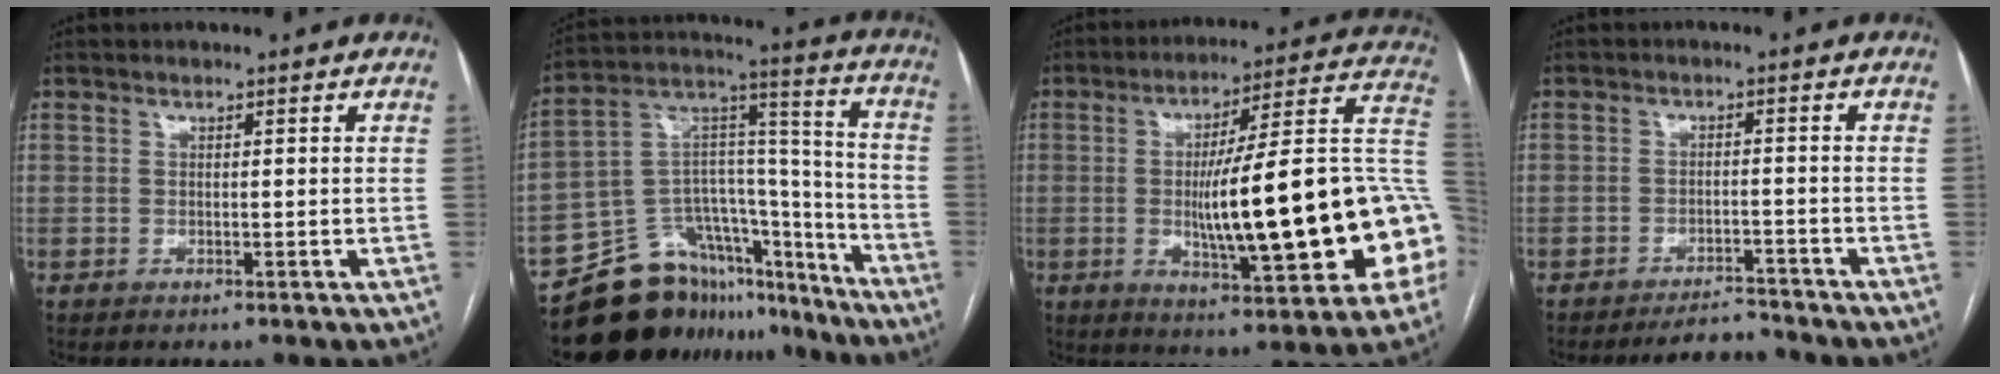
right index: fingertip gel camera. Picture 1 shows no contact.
{"total": 20.7, "force": [-17.3, 9.7, 6.2], "torque": [-0.106, 0.073, -0.271]}
{"total": 26.8, "force": [-3.4, 3.3, 26.3], "torque": [-0.313, 0.018, -0.050]}
{"total": 4.1, "force": [-4.1, 0.8, 0.1], "torque": [0.004, -0.001, -0.063]}